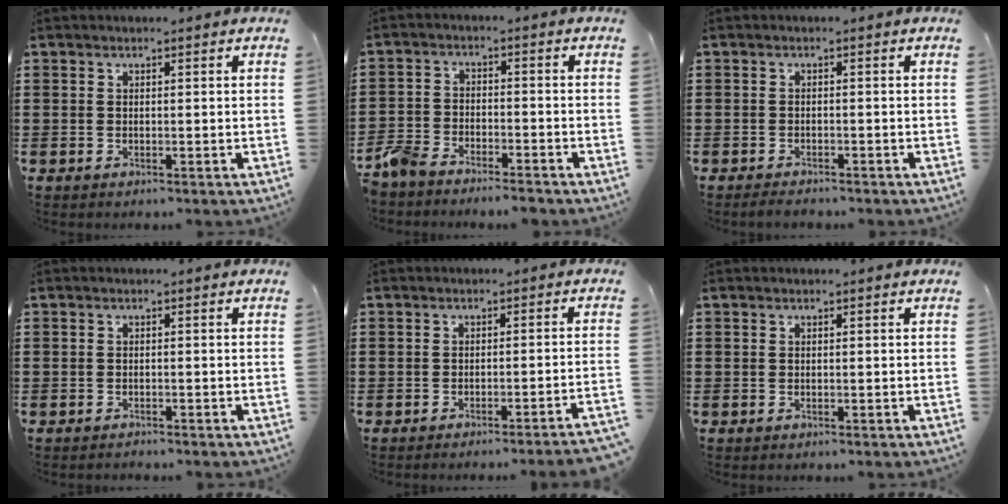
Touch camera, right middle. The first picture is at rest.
{"total": 4.9, "force": [-4.7, 1.1, 1.1], "torque": [-0.048, 0.001, -0.100]}
{"total": 1.2, "force": [-1.2, 0.0, 0.2], "torque": [-0.009, -0.003, -0.023]}
{"total": 0.5, "force": [-0.5, -0.1, 0.0], "torque": [-0.002, -0.003, -0.010]}
{"total": 2.2, "force": [-1.8, -0.7, 1.0], "torque": [-0.017, -0.003, -0.036]}
{"total": 0.0}